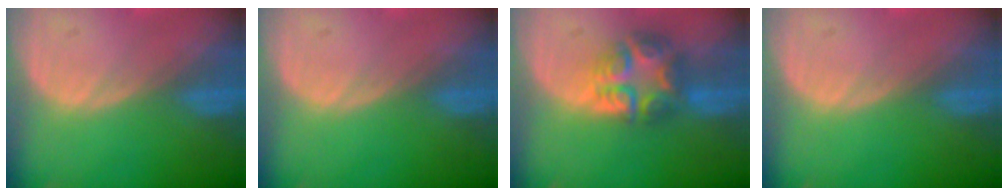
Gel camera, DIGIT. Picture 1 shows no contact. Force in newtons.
{"total": 0.0}
{"total": 7.8, "press": 6.8, "slide": 3.8}
{"total": 0.0}